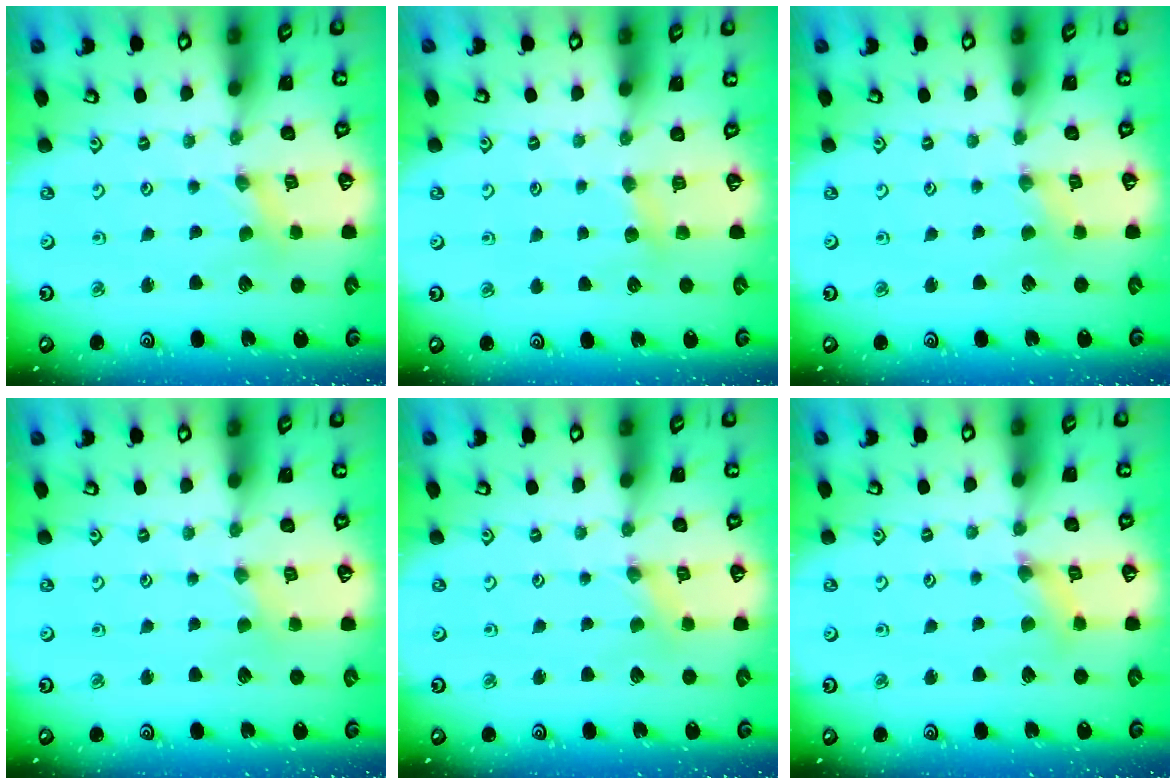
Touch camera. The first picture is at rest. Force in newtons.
{"total": 3.9, "press": 3.9, "slide": 0.6}
{"total": 1.5, "press": 1.5, "slide": 0.3}
{"total": 1.2, "press": 1.2, "slide": 0.3}
{"total": 0.0}
{"total": 3.3, "press": 3.3, "slide": 0.3}